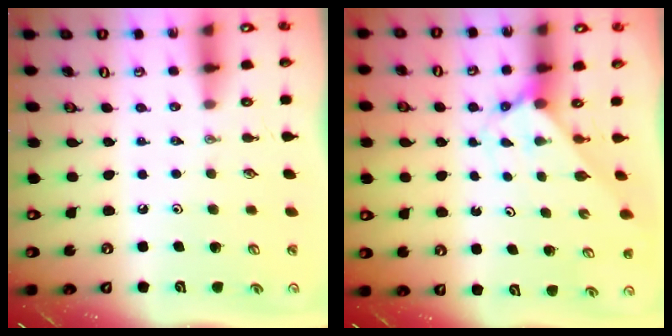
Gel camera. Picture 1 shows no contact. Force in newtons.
{"total": 2.6, "press": 2.6, "slide": 0.3}